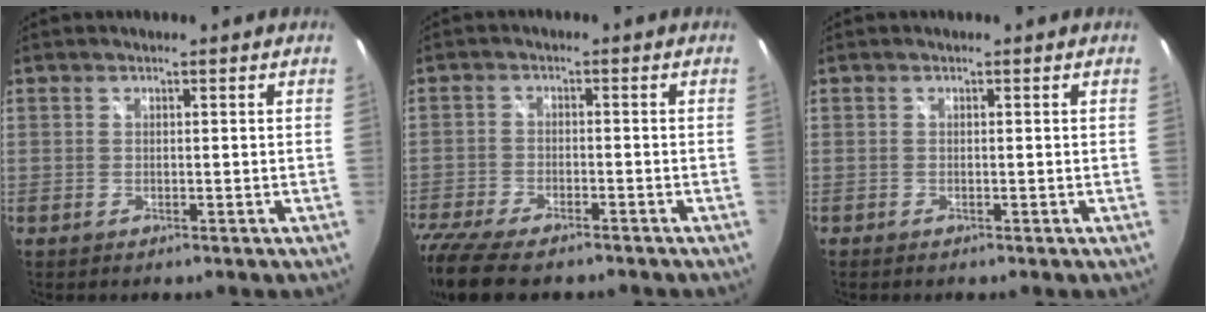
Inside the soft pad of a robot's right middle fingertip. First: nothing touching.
{"total": 13.6, "force": [-10.8, 4.2, 7.0], "torque": [-0.174, -0.052, -0.187]}
{"total": 0.0}